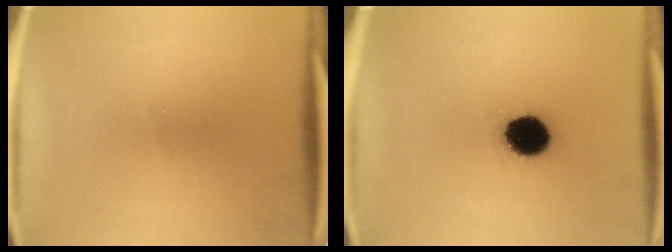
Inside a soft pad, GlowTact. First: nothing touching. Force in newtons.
{"total": 10.0}